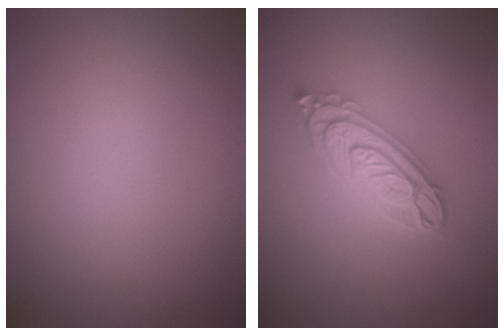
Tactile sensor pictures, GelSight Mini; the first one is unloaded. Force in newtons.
{"total": 4.3, "press": 4.3, "slide": 0.6}